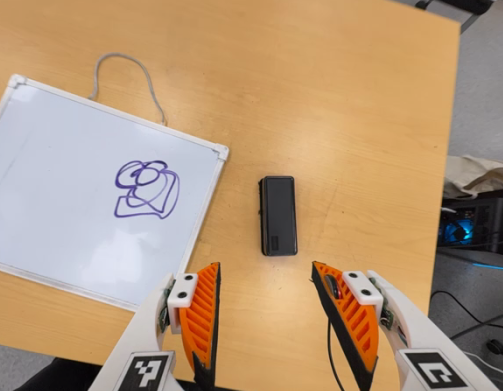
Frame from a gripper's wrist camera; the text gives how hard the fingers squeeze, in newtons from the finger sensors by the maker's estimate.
{"total": 0.0}